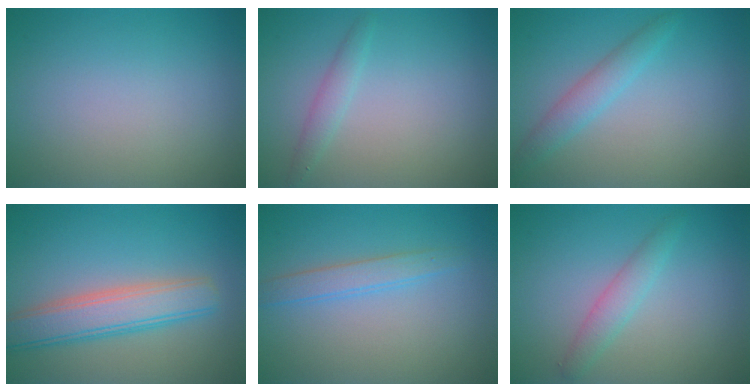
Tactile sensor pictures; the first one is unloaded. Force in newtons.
{"total": 1.4, "press": 1.4, "slide": 0.1}
{"total": 2.2, "press": 2.2, "slide": 0.1}
{"total": 5.0, "press": 5.0, "slide": 0.2}
{"total": 2.0, "press": 2.0, "slide": 0.1}
{"total": 2.0, "press": 2.0, "slide": 0.1}